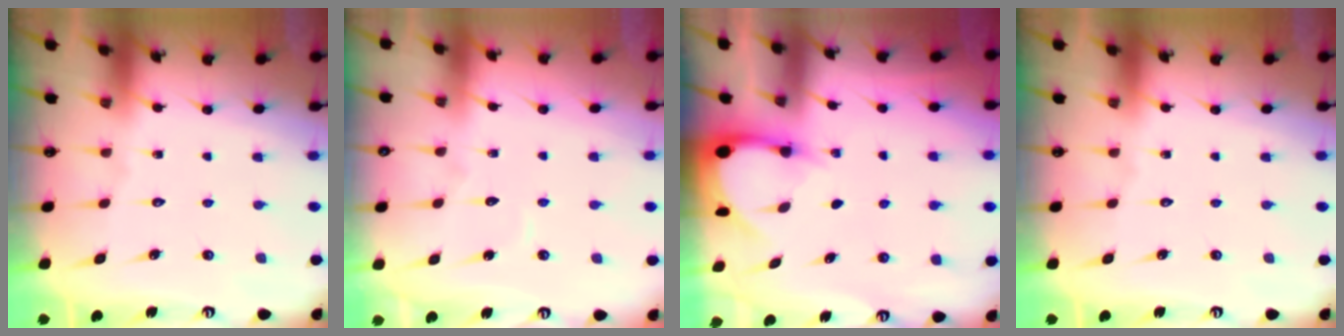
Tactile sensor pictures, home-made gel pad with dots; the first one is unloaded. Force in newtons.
{"total": 2.9, "press": 2.9, "slide": 0.3}
{"total": 3.1, "press": 3.1, "slide": 0.2}
{"total": 0.0}